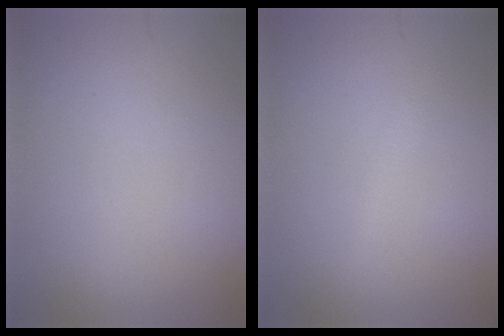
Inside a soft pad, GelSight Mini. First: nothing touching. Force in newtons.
{"total": 1.0, "press": 1.0, "slide": 0.0}